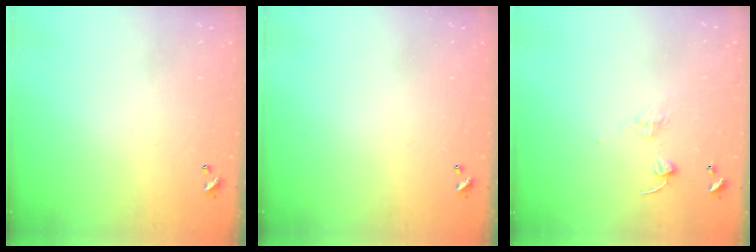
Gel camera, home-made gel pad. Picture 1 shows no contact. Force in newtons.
{"total": 0.0}
{"total": 1.7, "press": 1.5, "slide": 0.7}